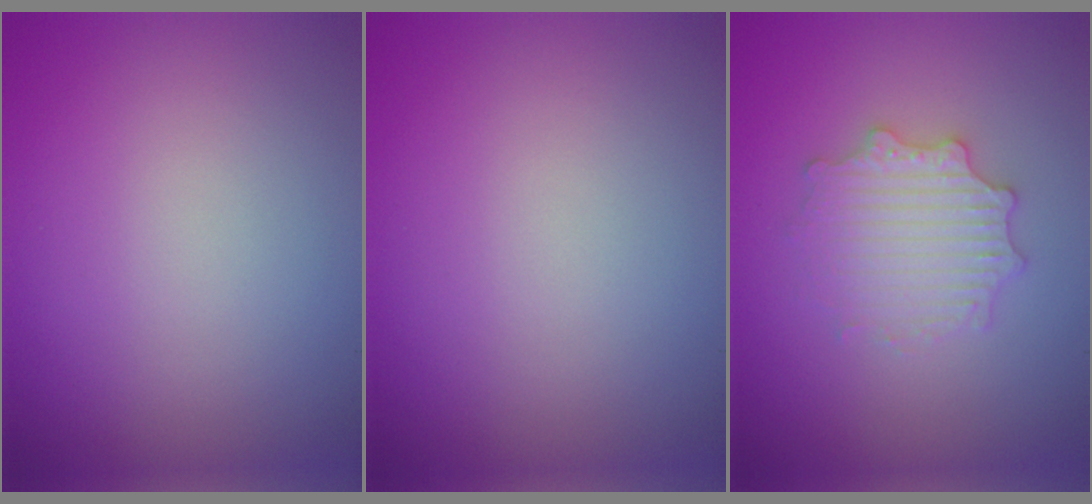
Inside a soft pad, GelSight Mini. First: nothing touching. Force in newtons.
{"total": 0.0}
{"total": 3.6, "press": 3.5, "slide": 0.6}